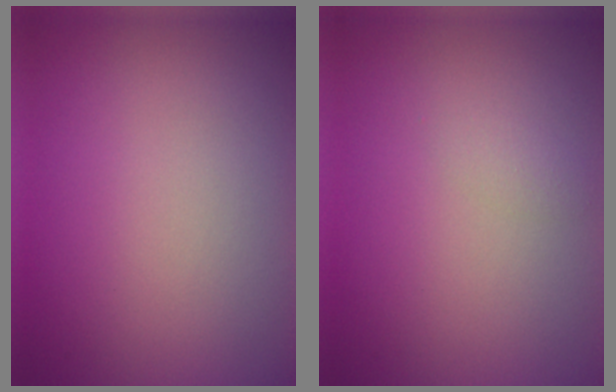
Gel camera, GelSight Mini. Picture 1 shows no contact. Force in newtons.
{"total": 0.8, "press": 0.8, "slide": 0.0}